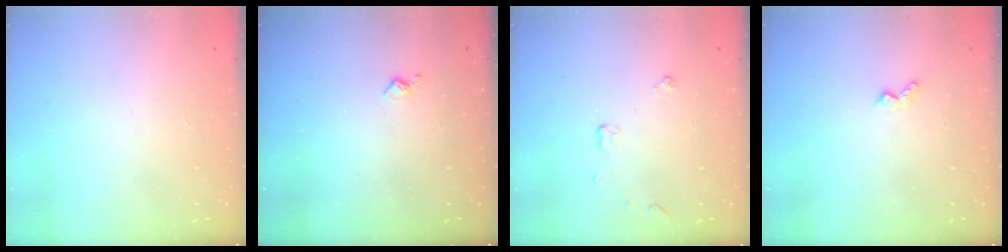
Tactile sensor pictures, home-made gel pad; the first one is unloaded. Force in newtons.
{"total": 3.2, "press": 3.2, "slide": 0.6}
{"total": 3.8, "press": 3.8, "slide": 0.6}
{"total": 4.1, "press": 4.1, "slide": 0.6}